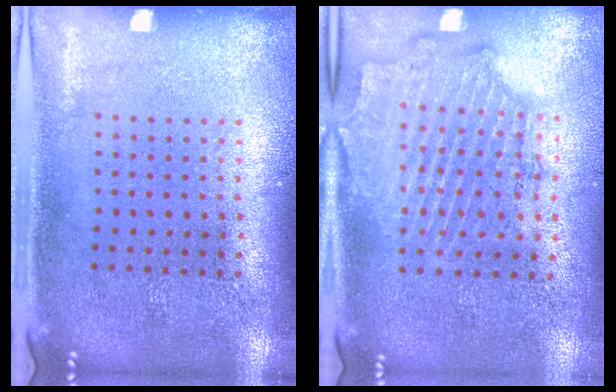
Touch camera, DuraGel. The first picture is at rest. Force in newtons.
{"total": 1.8, "press": 1.7, "slide": 0.6}